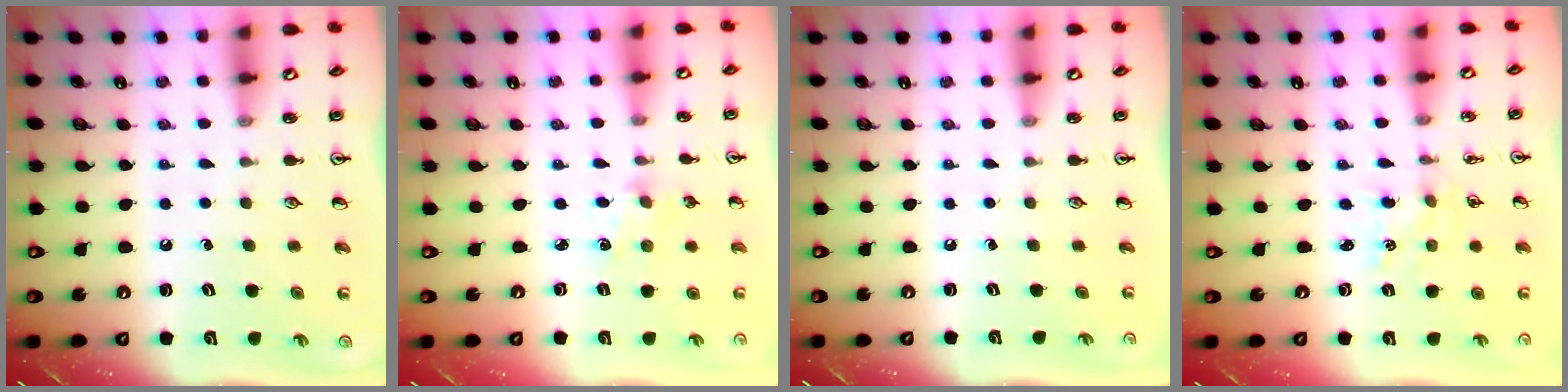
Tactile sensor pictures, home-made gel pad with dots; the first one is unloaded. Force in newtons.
{"total": 1.9, "press": 1.8, "slide": 0.3}
{"total": 0.0}
{"total": 1.2, "press": 1.2, "slide": 0.1}